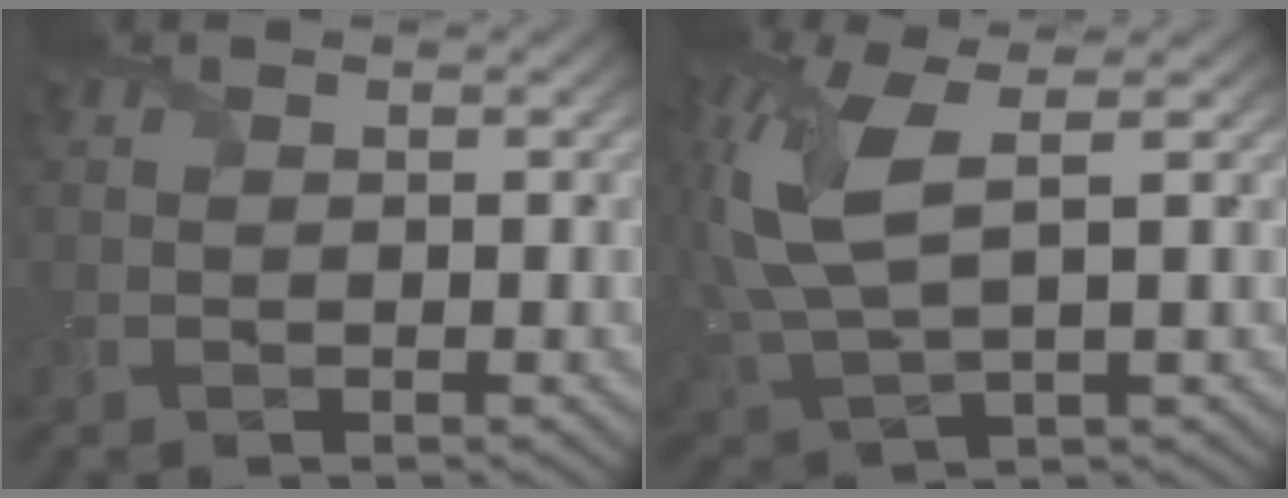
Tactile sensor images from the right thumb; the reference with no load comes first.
{"total": 11.6, "force": [2.2, 4.9, 10.2], "torque": [-0.279, 0.005, 0.045]}